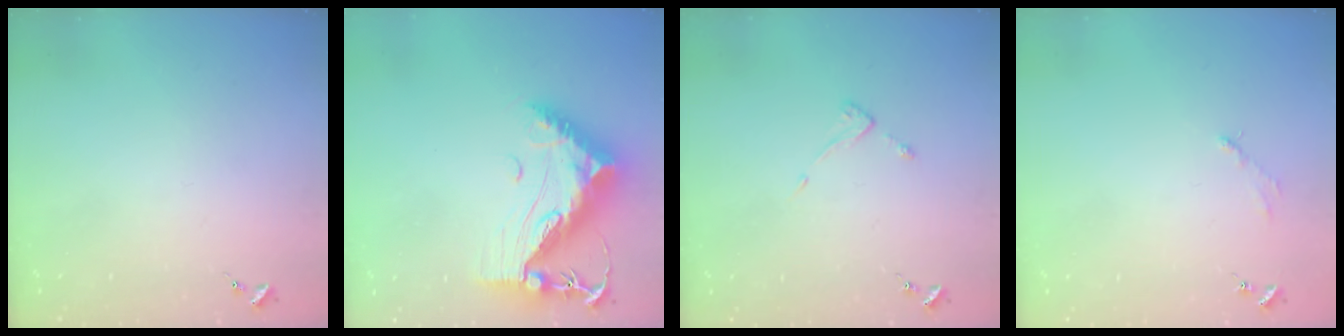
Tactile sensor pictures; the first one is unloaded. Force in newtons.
{"total": 19.1, "press": 19.1, "slide": 1.6}
{"total": 2.6, "press": 2.6, "slide": 0.3}
{"total": 2.9, "press": 2.9, "slide": 0.4}